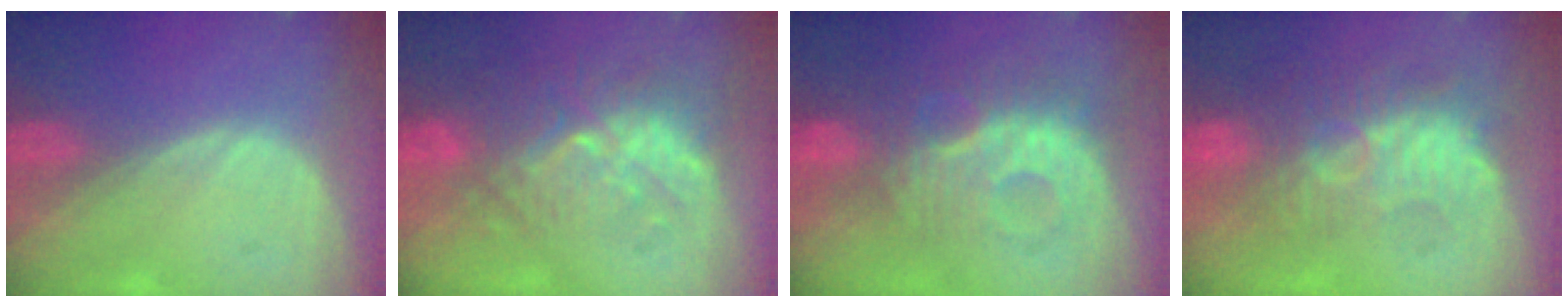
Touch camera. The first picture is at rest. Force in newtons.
{"total": 9.4, "press": 9.0, "slide": 2.7}
{"total": 9.3, "press": 9.0, "slide": 2.2}
{"total": 9.3, "press": 8.9, "slide": 2.6}